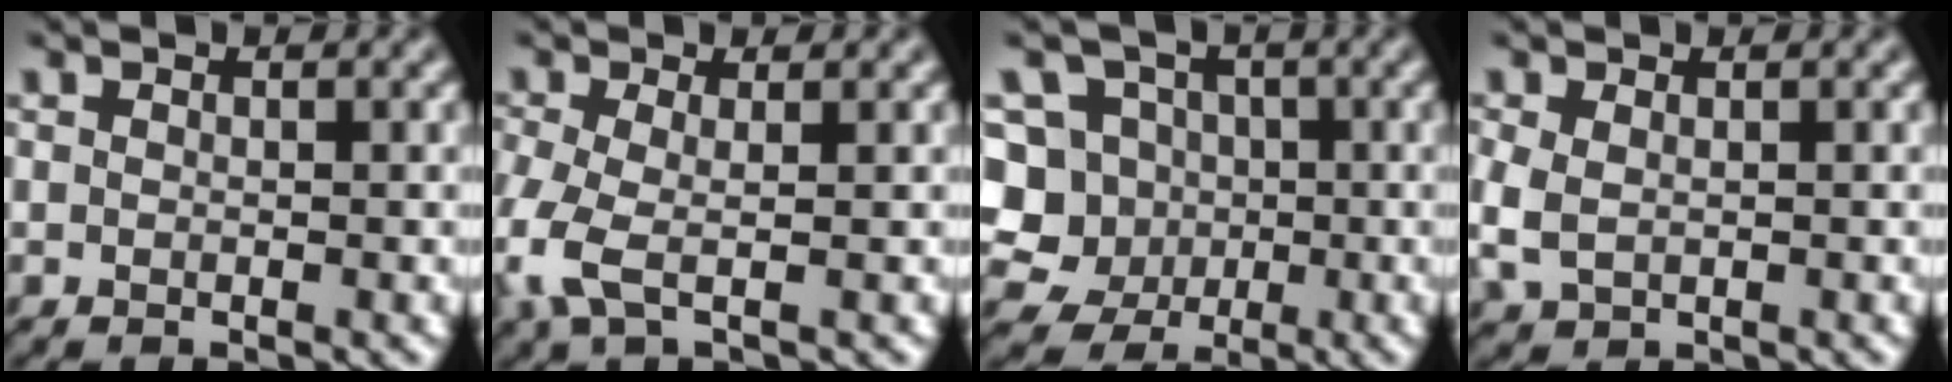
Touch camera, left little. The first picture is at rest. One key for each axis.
{"total": 4.2, "fx": -1.4, "fy": 1.8, "fz": 3.5, "tx": -0.106, "ty": -0.002, "tz": -0.033}
{"total": 10.0, "fx": -1.2, "fy": 9.4, "fz": 3.2, "tx": -0.088, "ty": 0.039, "tz": -0.057}
{"total": 2.9, "fx": -0.2, "fy": 2.0, "fz": 2.1, "tx": -0.071, "ty": -0.003, "tz": -0.002}